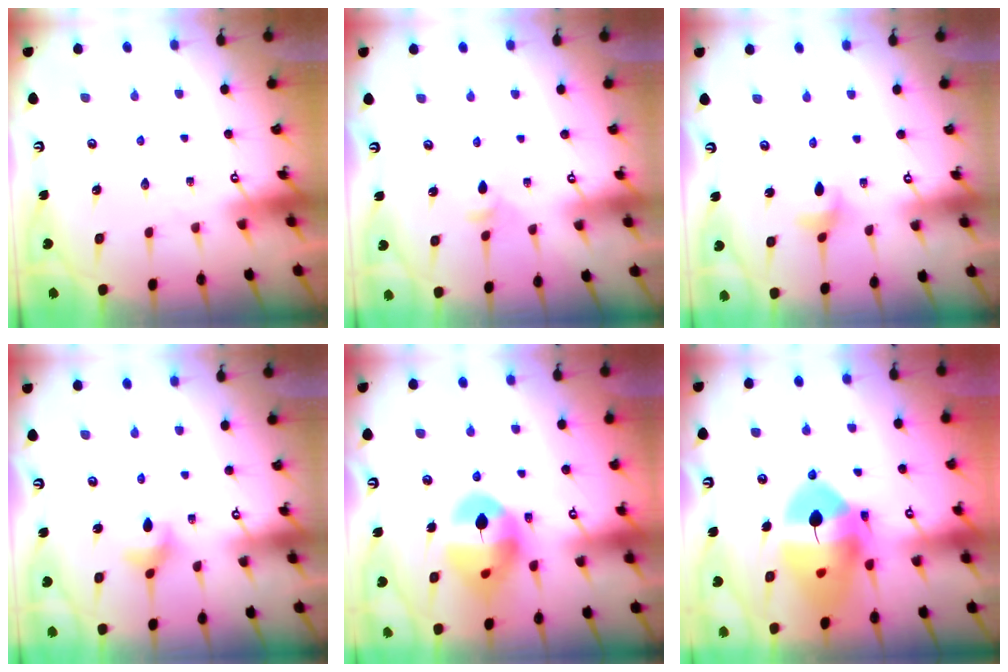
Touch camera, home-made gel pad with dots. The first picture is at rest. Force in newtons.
{"total": 3.1, "press": 3.0, "slide": 0.7}
{"total": 2.8, "press": 2.8, "slide": 0.3}
{"total": 4.8, "press": 4.5, "slide": 1.4}
{"total": 14.1, "press": 14.0, "slide": 1.8}
{"total": 18.1, "press": 18.0, "slide": 2.4}